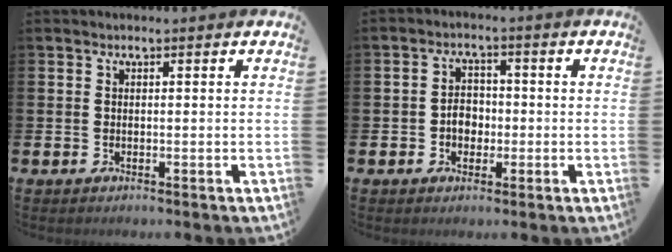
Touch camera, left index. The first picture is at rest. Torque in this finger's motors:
{"motor_torque": [0.64, 0.29, 0.13, 0.08]}